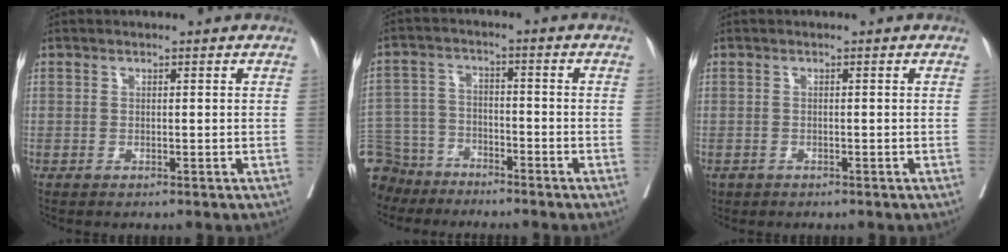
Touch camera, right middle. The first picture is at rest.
{"total": 12.2, "force": [-10.3, 6.2, 2.0], "torque": [-0.064, 0.007, -0.186]}
{"total": 1.7, "force": [-1.1, 1.2, 0.4], "torque": [-0.011, -0.001, -0.016]}